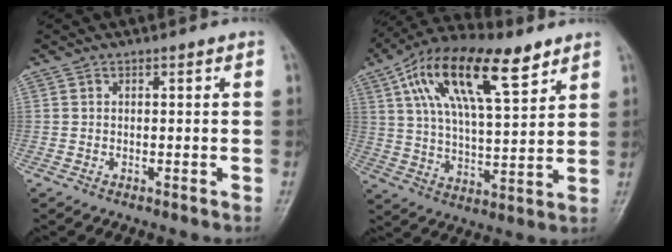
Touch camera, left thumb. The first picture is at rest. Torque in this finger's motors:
{"motor_torque": [0.99, 0.99, 1.50, -1.27, 0.32]}